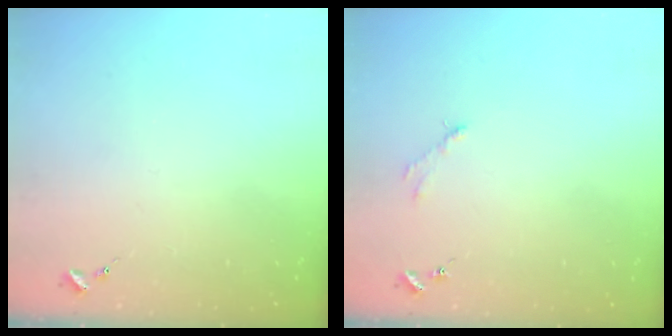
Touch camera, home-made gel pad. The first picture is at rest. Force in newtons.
{"total": 2.8, "press": 2.8, "slide": 0.4}